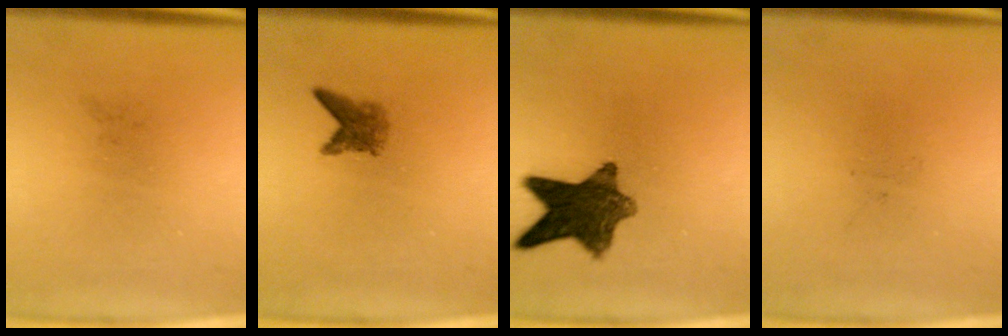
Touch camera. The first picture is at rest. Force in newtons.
{"total": 2.3}
{"total": 10.1}
{"total": 0.0}